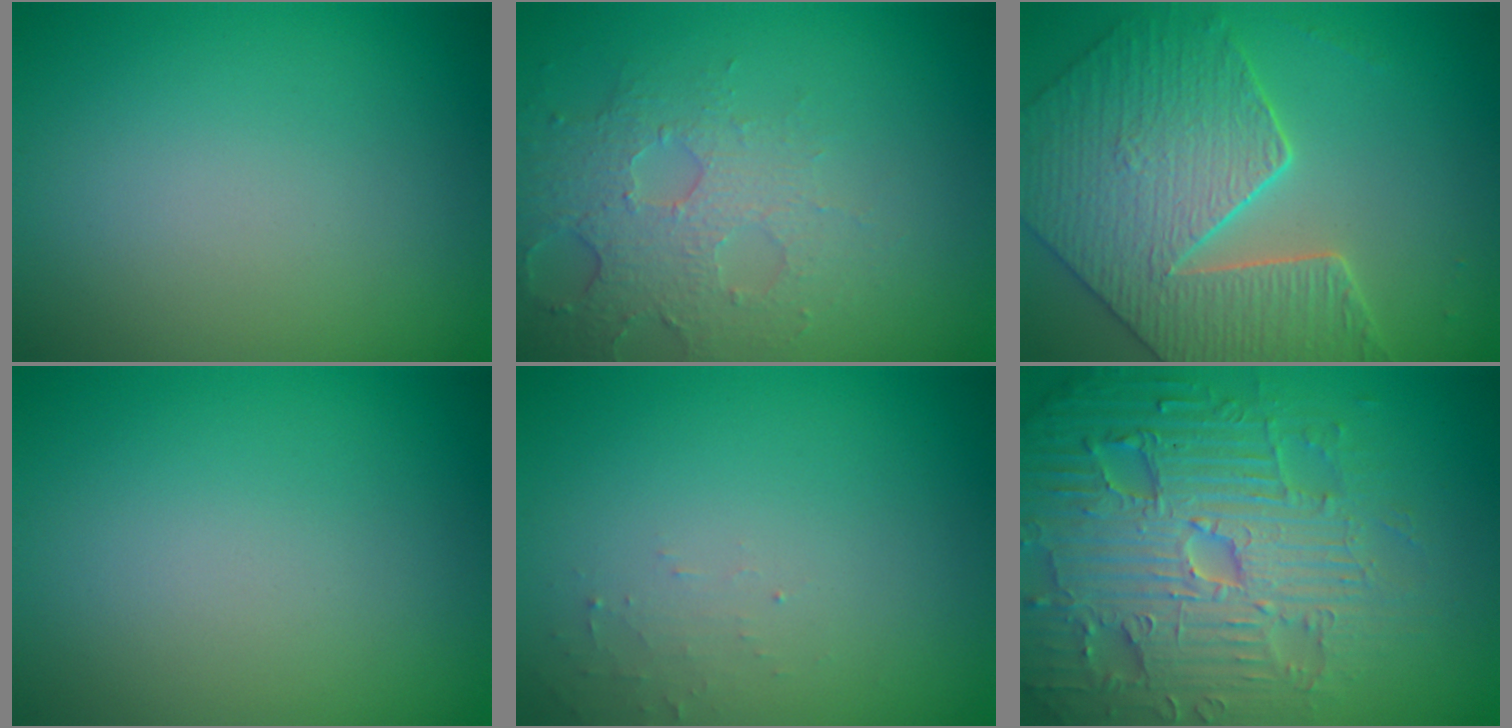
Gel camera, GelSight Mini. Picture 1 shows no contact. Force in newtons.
{"total": 4.8, "press": 3.4, "slide": 3.4}
{"total": 6.0, "press": 5.4, "slide": 2.6}
{"total": 0.0}
{"total": 1.1, "press": 1.1, "slide": 0.2}
{"total": 7.9, "press": 7.7, "slide": 1.8}